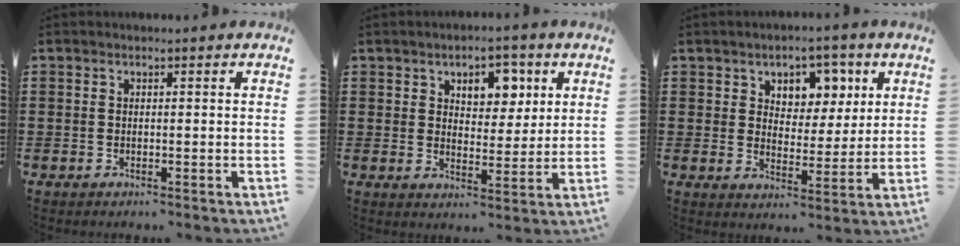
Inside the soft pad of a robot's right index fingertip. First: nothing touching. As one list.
[{"total": 5.5, "force": [3.1, 3.7, 2.8], "torque": [-0.047, 0.004, 0.048]}, {"total": 5.1, "force": [2.8, 3.9, 1.6], "torque": [-0.048, 0.002, 0.044]}]